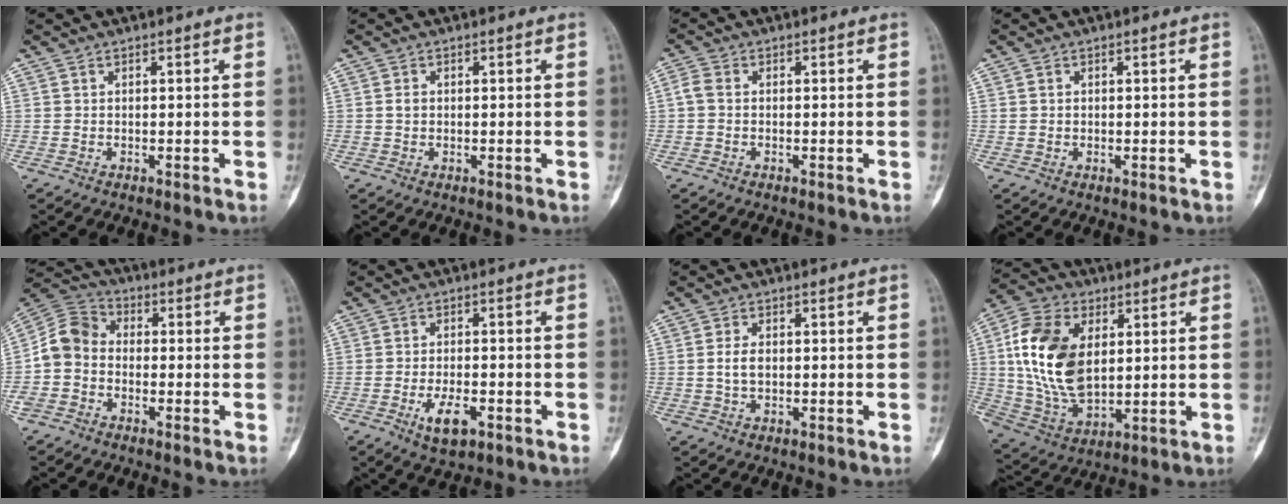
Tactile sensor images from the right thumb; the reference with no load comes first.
{"total": 1.1, "force": [0.1, 0.9, 0.6], "torque": [-0.010, 0.002, 0.001]}
{"total": 2.2, "force": [-0.4, 1.5, 1.6], "torque": [-0.037, 0.003, -0.021]}
{"total": 0.6, "force": [0.2, 0.5, 0.2], "torque": [0.002, 0.002, 0.004]}
{"total": 8.1, "force": [-2.0, 6.6, 4.2], "torque": [-0.077, 0.031, -0.053]}
{"total": 5.8, "force": [-2.5, 2.7, 4.5], "torque": [-0.072, 0.006, -0.037]}
{"total": 2.8, "force": [-0.1, 1.7, 2.2], "torque": [-0.045, 0.004, -0.004]}
{"total": 18.5, "force": [3.6, 11.3, 14.2], "torque": [-0.260, -0.009, 0.070]}